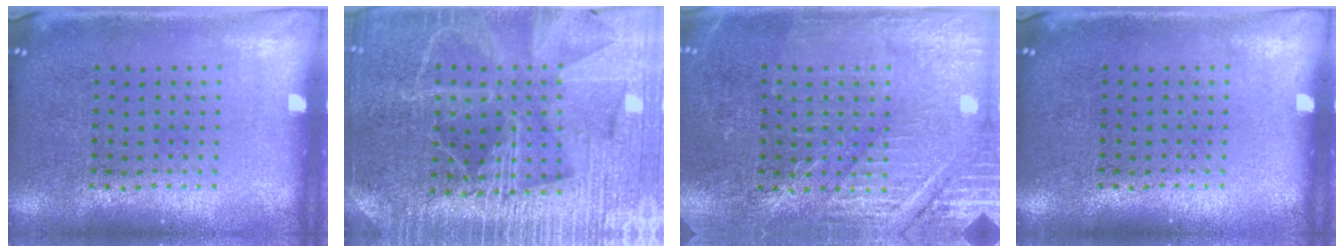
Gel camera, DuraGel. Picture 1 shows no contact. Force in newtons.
{"total": 4.4, "press": 4.1, "slide": 1.6}
{"total": 3.1, "press": 3.0, "slide": 0.4}
{"total": 0.0}